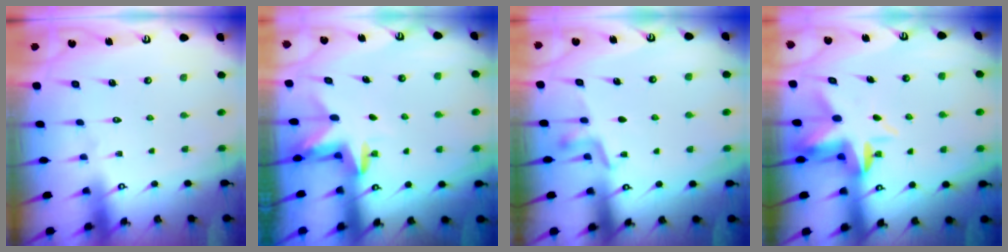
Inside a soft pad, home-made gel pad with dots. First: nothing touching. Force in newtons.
{"total": 3.6, "press": 3.5, "slide": 0.3}
{"total": 3.0, "press": 2.9, "slide": 0.8}
{"total": 4.8, "press": 4.7, "slide": 1.0}